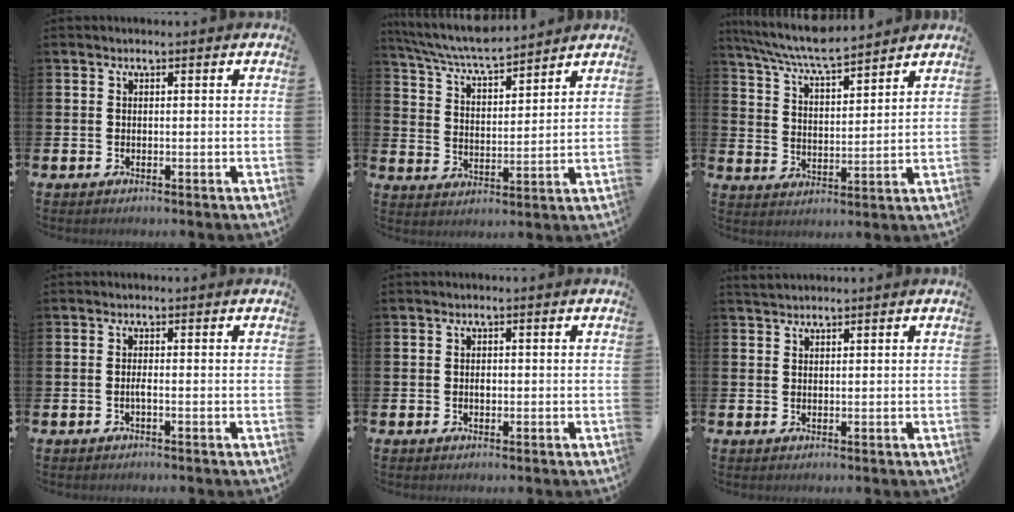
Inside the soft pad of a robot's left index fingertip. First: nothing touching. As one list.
[{"total": 6.7, "force": [6.4, 0.6, 1.9], "torque": [-0.067, -0.036, 0.113]}, {"total": 7.4, "force": [7.0, 0.5, 2.3], "torque": [-0.076, -0.036, 0.125]}, {"total": 0.7, "force": [-0.4, 0.0, 0.6], "torque": [-0.020, 0.001, -0.006]}, {"total": 0.8, "force": [-0.1, 0.5, 0.6], "torque": [-0.011, 0.003, -0.002]}, {"total": 1.5, "force": [1.4, 0.4, 0.3], "torque": [-0.007, 0.005, 0.027]}]